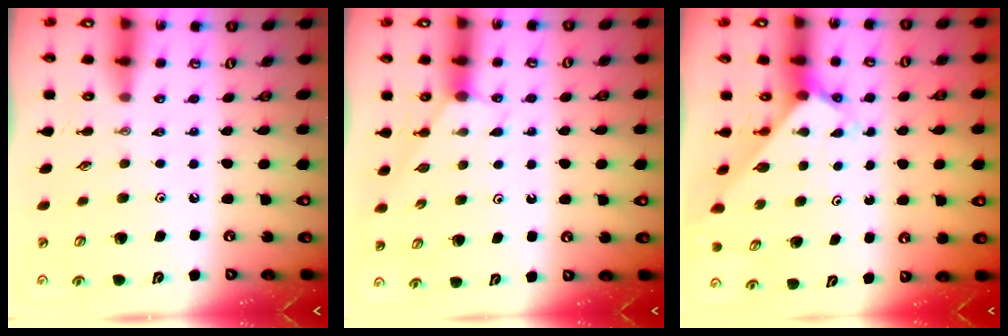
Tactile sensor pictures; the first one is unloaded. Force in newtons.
{"total": 2.9, "press": 2.9, "slide": 0.3}
{"total": 1.9, "press": 1.9, "slide": 0.1}